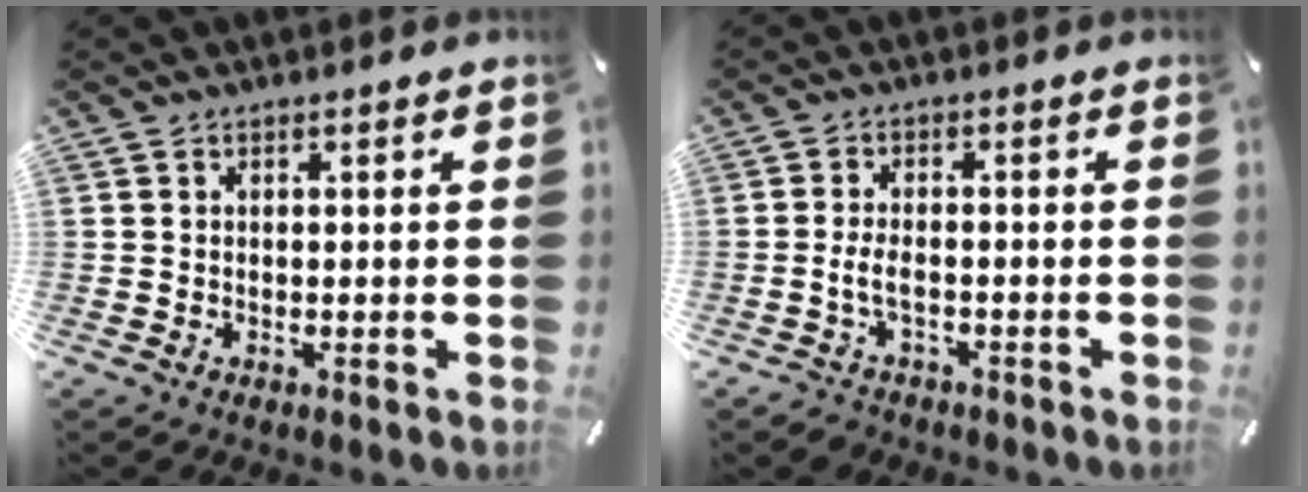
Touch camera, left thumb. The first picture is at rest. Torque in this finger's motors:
{"motor_torque": [-0.03, 0.00, 0.03, 0.03, 0.00]}